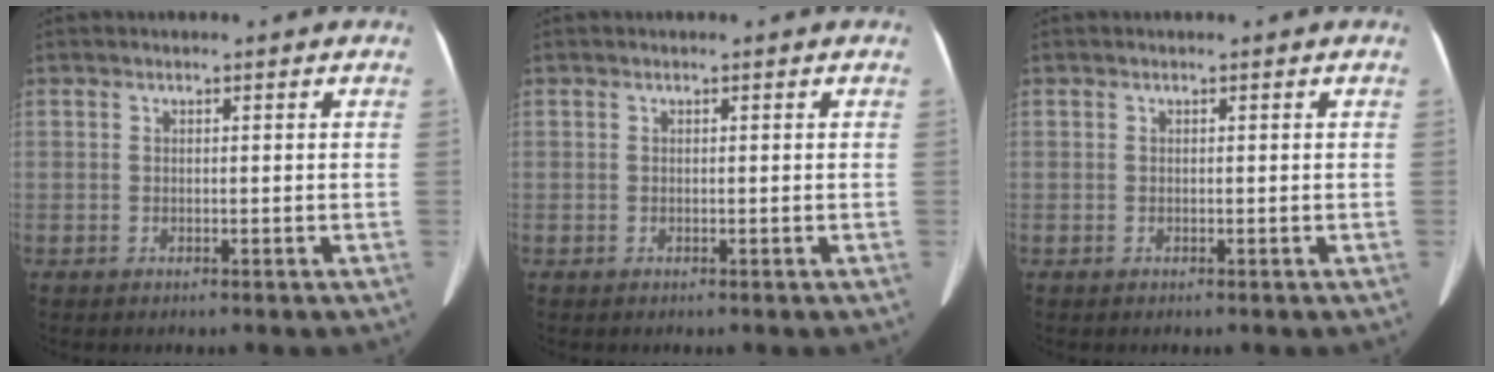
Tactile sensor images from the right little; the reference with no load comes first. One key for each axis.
{"total": 0.0}
{"total": 0.0}